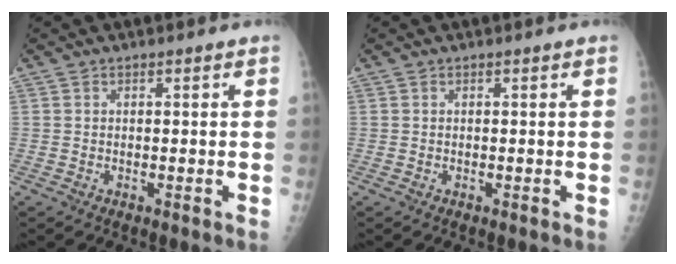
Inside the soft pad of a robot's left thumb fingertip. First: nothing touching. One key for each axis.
{"total": 0.0}